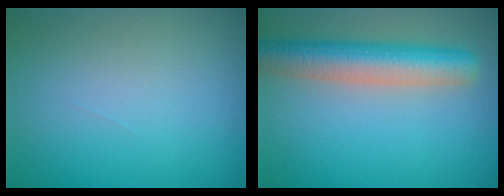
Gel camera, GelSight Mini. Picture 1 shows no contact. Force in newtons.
{"total": 6.6, "press": 6.6, "slide": 0.3}